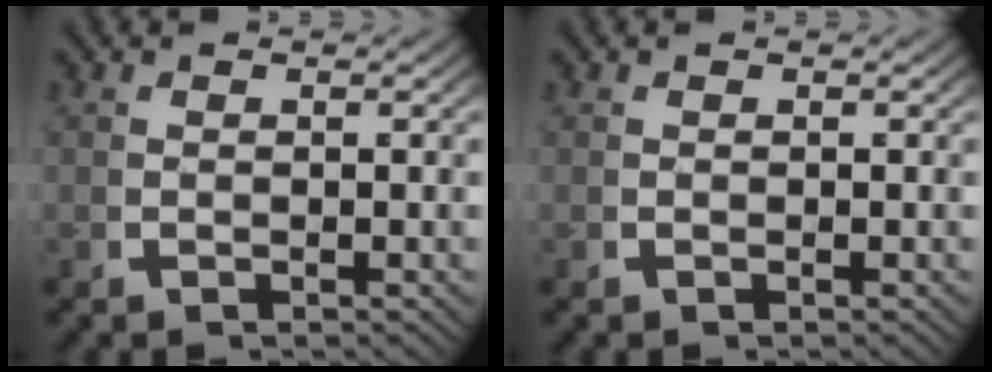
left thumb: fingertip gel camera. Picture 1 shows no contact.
{"total": 0.0}